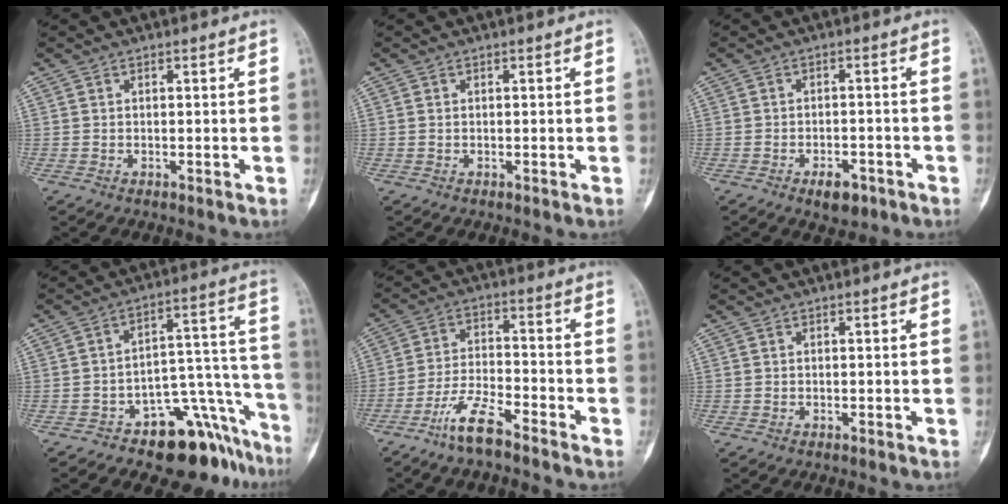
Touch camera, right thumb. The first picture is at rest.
{"total": 0.0}
{"total": 4.8, "force": [-2.9, 2.5, 2.9], "torque": [-0.028, 0.017, -0.039]}
{"total": 15.6, "force": [-11.2, 7.4, 7.9], "torque": [-0.020, 0.143, -0.159]}
{"total": 8.4, "force": [-6.3, 2.2, 5.0], "torque": [-0.102, 0.038, -0.124]}
{"total": 0.0}